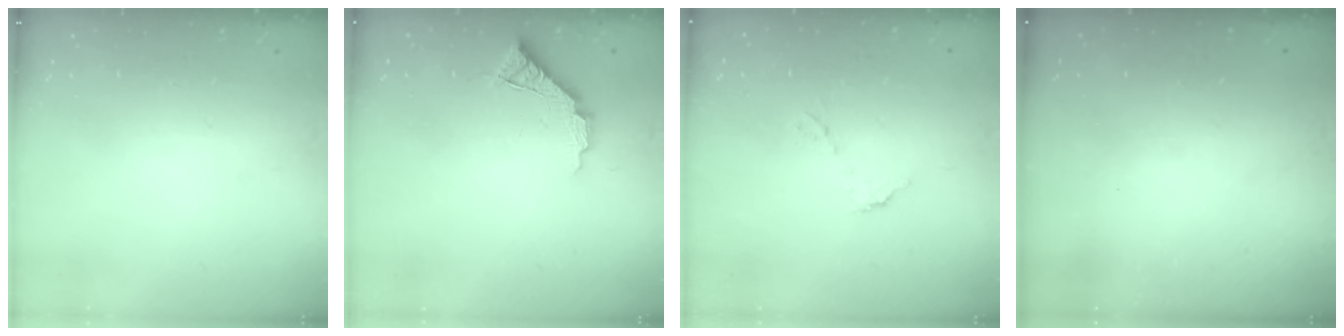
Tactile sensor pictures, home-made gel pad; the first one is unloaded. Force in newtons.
{"total": 8.7, "press": 8.7, "slide": 0.5}
{"total": 5.0, "press": 4.9, "slide": 0.4}
{"total": 3.3, "press": 3.3, "slide": 0.1}